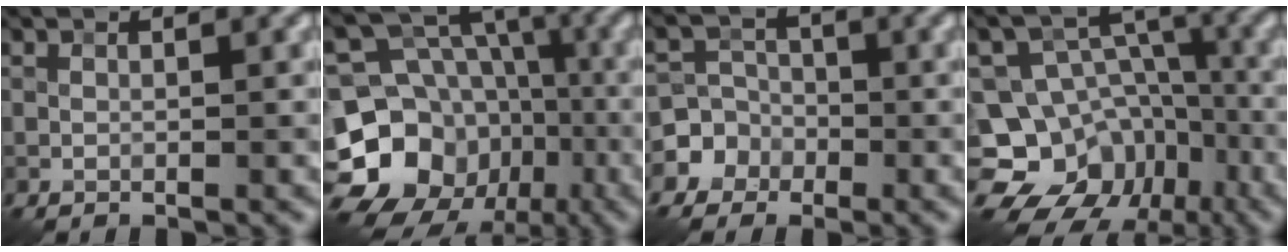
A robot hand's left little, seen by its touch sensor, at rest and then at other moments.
{"total": 14.6, "force": [-6.7, 11.8, 5.3], "torque": [-0.107, -0.009, -0.123]}
{"total": 5.0, "force": [-2.4, 4.4, 0.1], "torque": [0.019, 0.005, -0.061]}
{"total": 14.8, "force": [-8.5, 11.4, 4.0], "torque": [-0.090, -0.011, -0.134]}